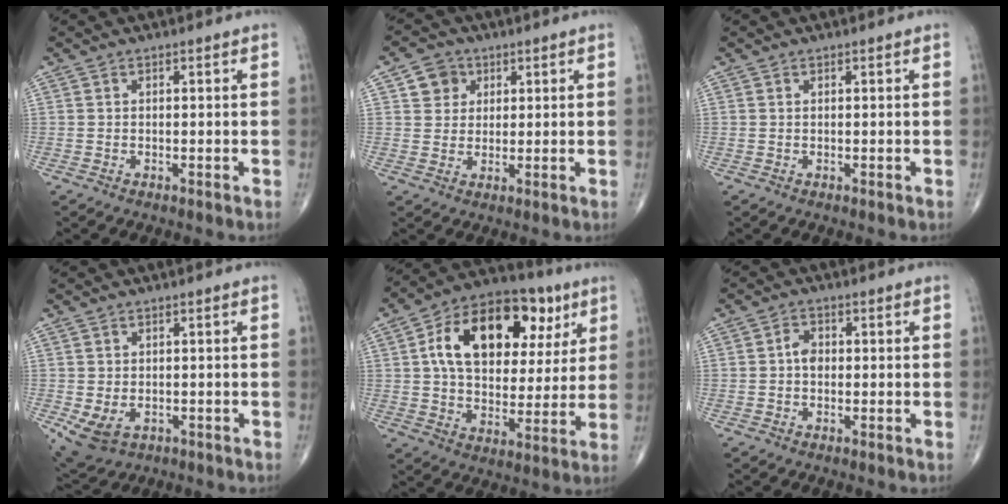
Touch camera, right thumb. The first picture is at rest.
{"total": 5.1, "force": [2.0, 4.5, 1.3], "torque": [0.004, -0.004, 0.032]}
{"total": 0.0}
{"total": 6.0, "force": [-1.6, 4.3, 3.9], "torque": [-0.072, -0.004, -0.013]}
{"total": 22.6, "force": [7.6, 13.7, 16.4], "torque": [-0.228, 0.003, 0.114]}
{"total": 2.4, "force": [-0.2, 1.8, 1.6], "torque": [-0.020, 0.004, -0.010]}